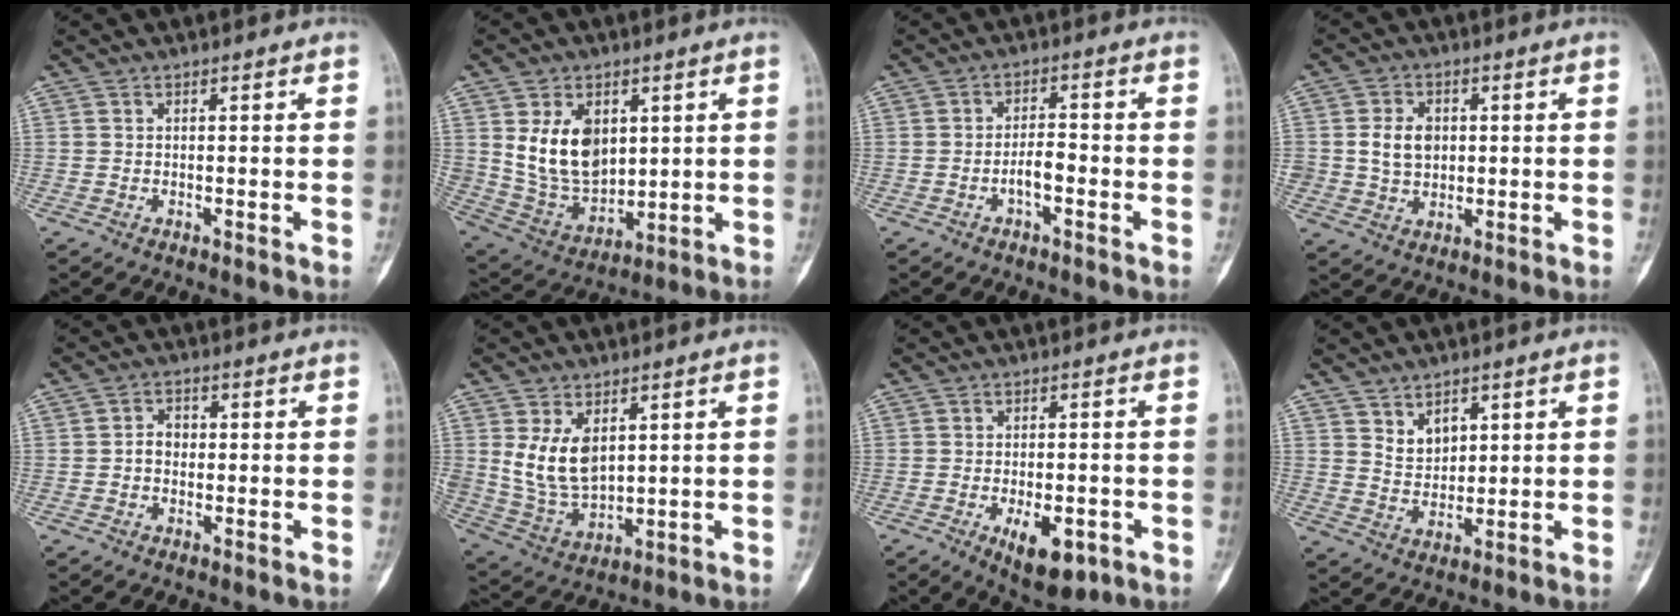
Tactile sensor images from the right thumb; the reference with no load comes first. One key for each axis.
{"total": 14.1, "fx": 3.8, "fy": 9.7, "fz": 9.5, "tx": -0.138, "ty": -0.024, "tz": 0.093}
{"total": 3.5, "fx": -1.5, "fy": 1.4, "fz": 2.9, "tx": -0.047, "ty": 0.018, "tz": -0.028}
{"total": 6.7, "fx": 0.8, "fy": 5.2, "fz": 4.1, "tx": -0.054, "ty": -0.004, "tz": 0.018}
{"total": 3.1, "fx": -0.2, "fy": 2.5, "fz": 1.8, "tx": -0.020, "ty": 0.011, "tz": -0.010}
{"total": 10.6, "fx": 3.1, "fy": 6.6, "fz": 7.6, "tx": -0.130, "ty": -0.020, "tz": 0.082}
{"total": 8.7, "fx": -3.3, "fy": 4.1, "fz": 6.9, "tx": -0.095, "ty": 0.002, "tz": -0.036}
{"total": 4.9, "fx": 2.7, "fy": 3.3, "fz": 2.4, "tx": -0.022, "ty": -0.025, "tz": 0.057}